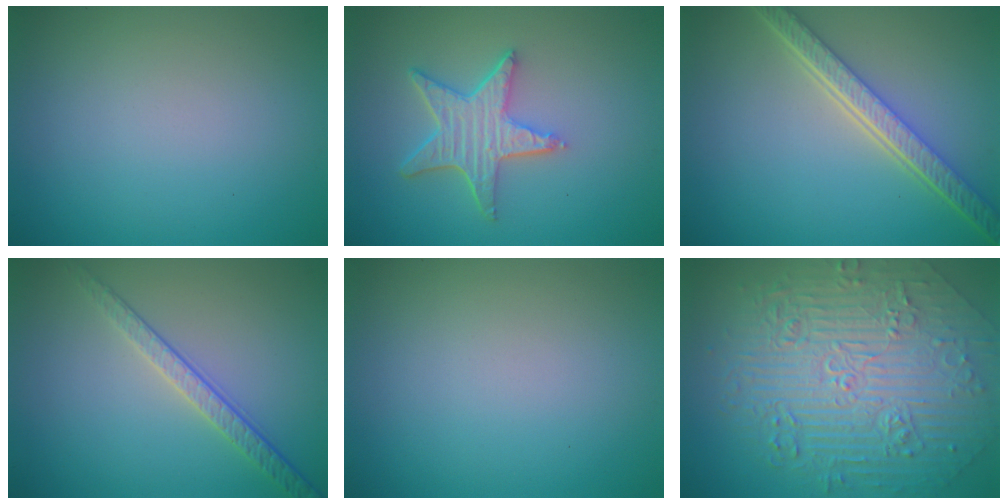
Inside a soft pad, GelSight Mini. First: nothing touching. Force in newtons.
{"total": 4.8, "press": 3.9, "slide": 2.8}
{"total": 5.4, "press": 4.0, "slide": 3.6}
{"total": 2.4, "press": 2.0, "slide": 1.4}
{"total": 0.0}
{"total": 11.2, "press": 7.5, "slide": 8.3}